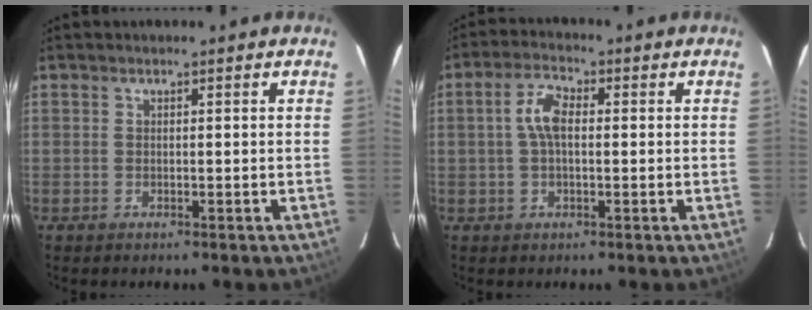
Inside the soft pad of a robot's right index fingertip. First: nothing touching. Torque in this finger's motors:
{"motor_torque": [0.69, 0.07, 0.49, 0.10]}